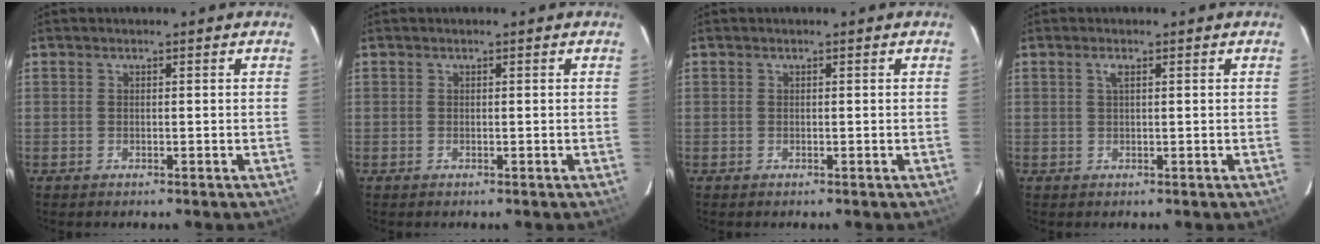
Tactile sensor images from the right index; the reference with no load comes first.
{"total": 0.0}
{"total": 0.0}
{"total": 1.1, "force": [0.5, 0.2, 1.0], "torque": [-0.021, 0.004, 0.008]}